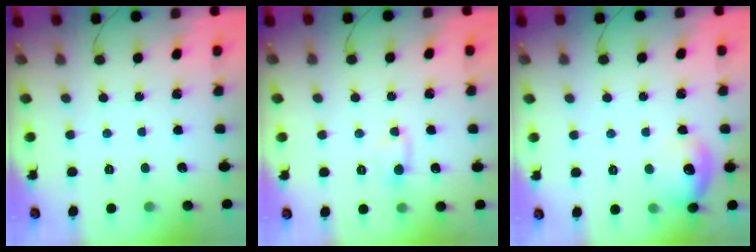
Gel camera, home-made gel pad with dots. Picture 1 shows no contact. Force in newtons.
{"total": 2.5, "press": 2.4, "slide": 0.8}
{"total": 11.8, "press": 11.8, "slide": 0.8}